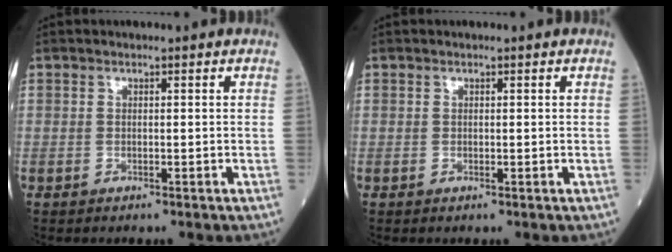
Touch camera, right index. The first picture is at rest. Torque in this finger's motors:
{"motor_torque": [0.03, 0.01, 0.00, -0.01]}